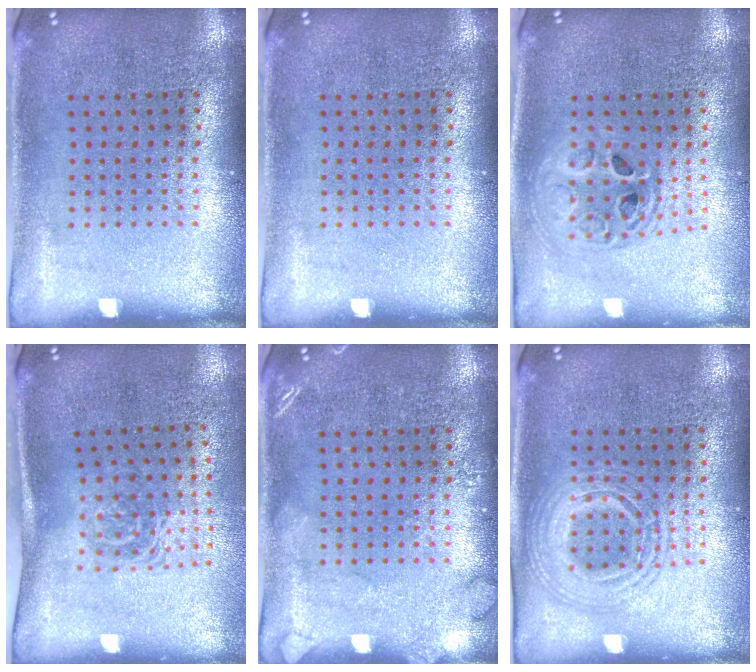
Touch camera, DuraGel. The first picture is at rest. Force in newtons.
{"total": 0.0}
{"total": 1.7, "press": 1.5, "slide": 0.9}
{"total": 1.6, "press": 1.2, "slide": 1.2}
{"total": 1.7, "press": 1.6, "slide": 0.3}
{"total": 1.6, "press": 1.6, "slide": 0.2}